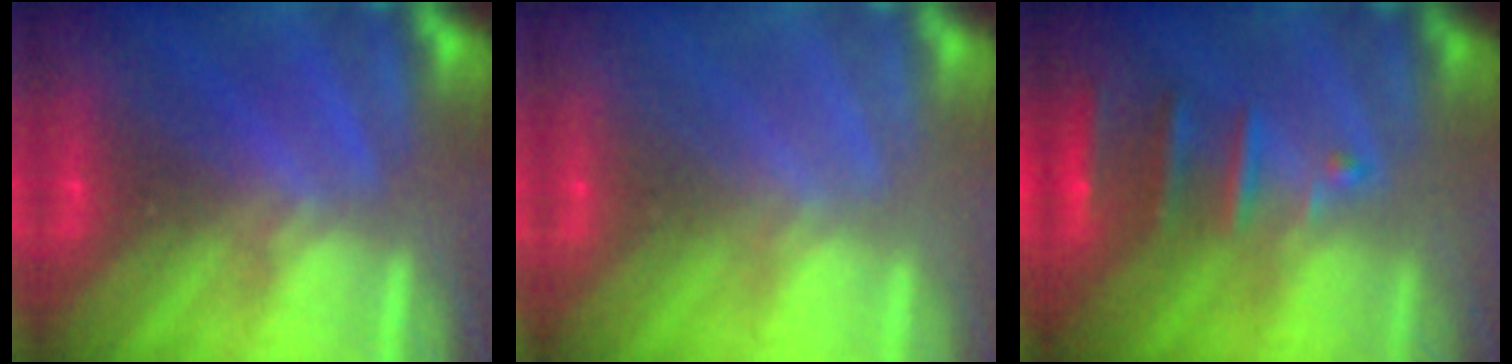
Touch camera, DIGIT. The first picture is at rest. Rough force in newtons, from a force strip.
{"total": 3.6}
{"total": 2.7}